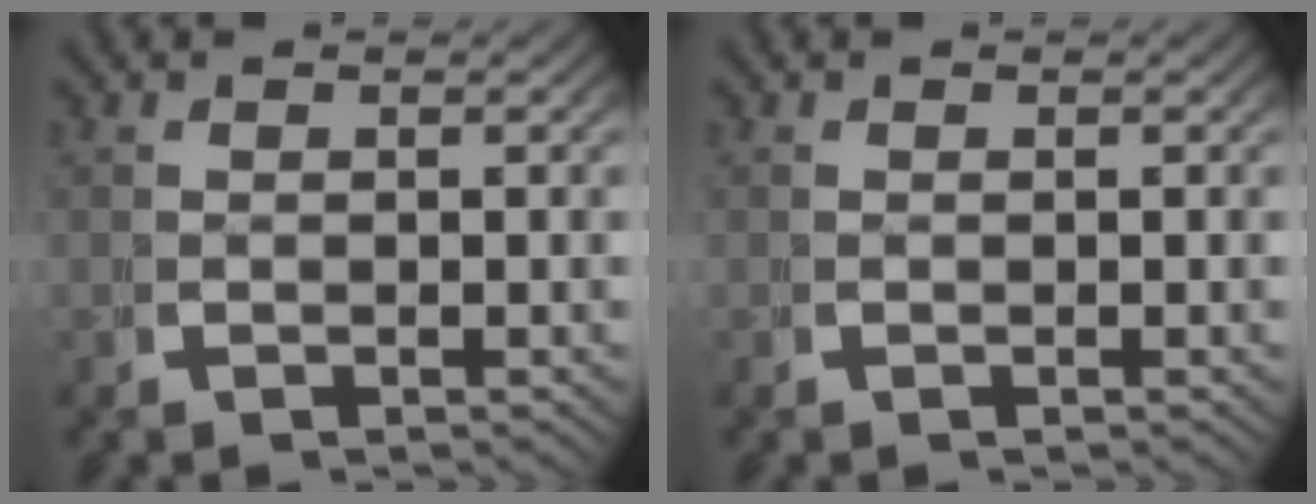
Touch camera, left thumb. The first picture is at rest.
{"total": 0.0}